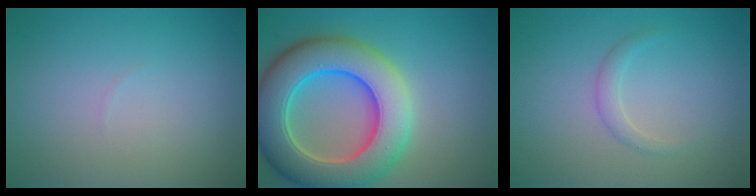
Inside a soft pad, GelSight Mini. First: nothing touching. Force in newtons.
{"total": 10.9, "press": 10.9, "slide": 0.4}
{"total": 1.2, "press": 1.2, "slide": 0.0}